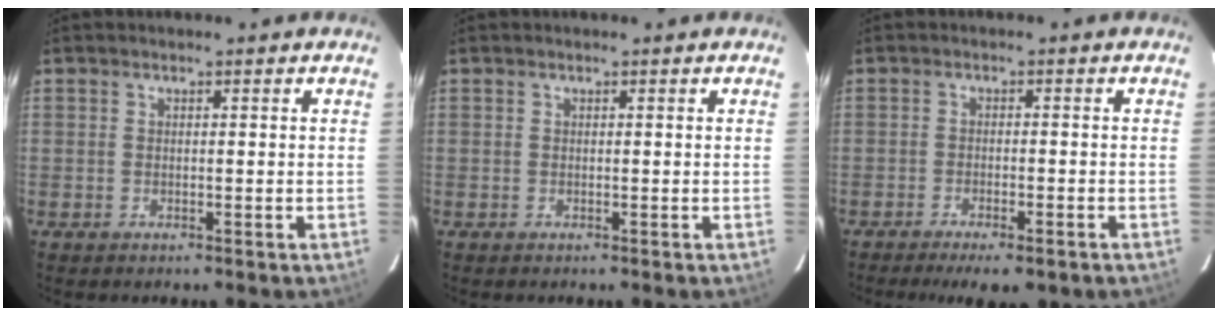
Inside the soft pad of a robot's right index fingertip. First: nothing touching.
{"total": 0.0}
{"total": 8.1, "force": [-6.0, 2.2, 4.9], "torque": [-0.110, -0.024, -0.089]}